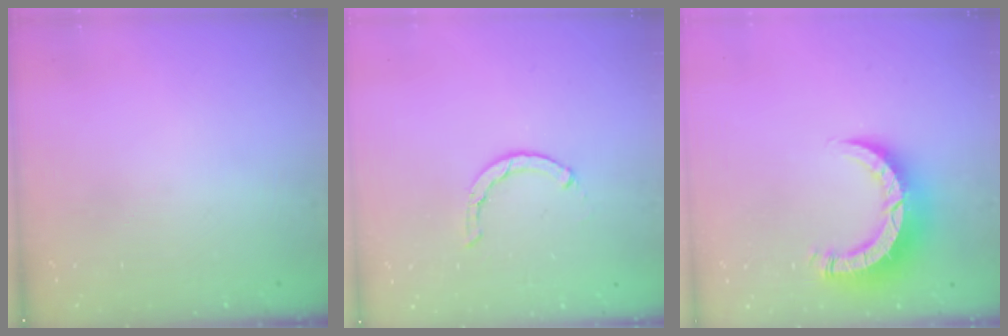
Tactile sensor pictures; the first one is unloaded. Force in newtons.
{"total": 1.2, "press": 1.2, "slide": 0.2}
{"total": 8.3, "press": 8.2, "slide": 0.8}